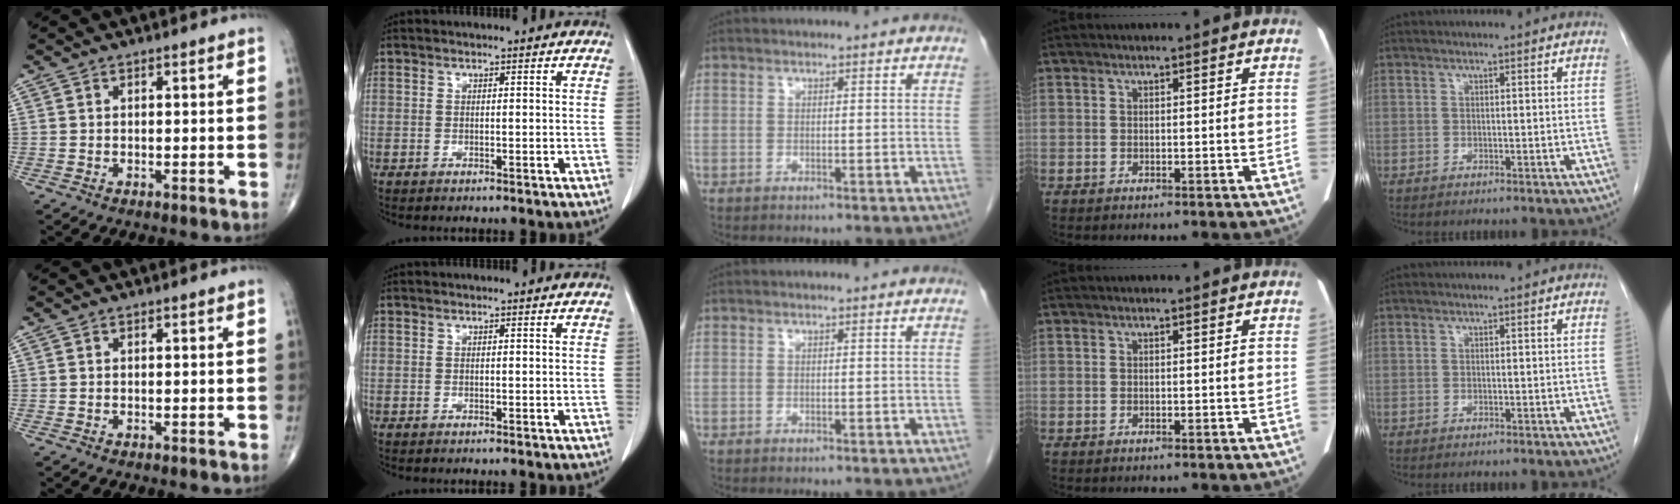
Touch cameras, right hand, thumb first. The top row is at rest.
{}